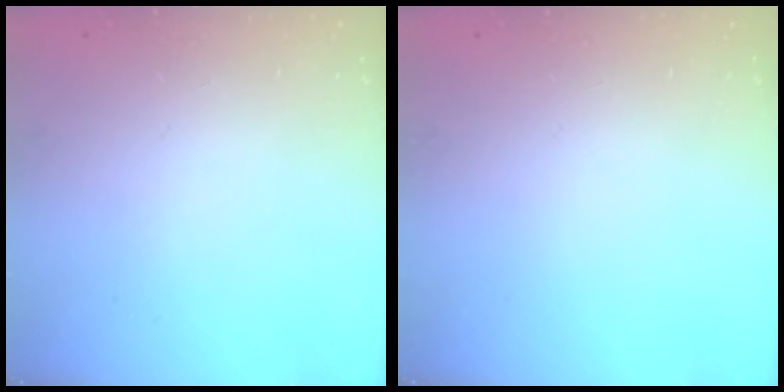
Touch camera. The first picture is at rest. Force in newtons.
{"total": 0.0}